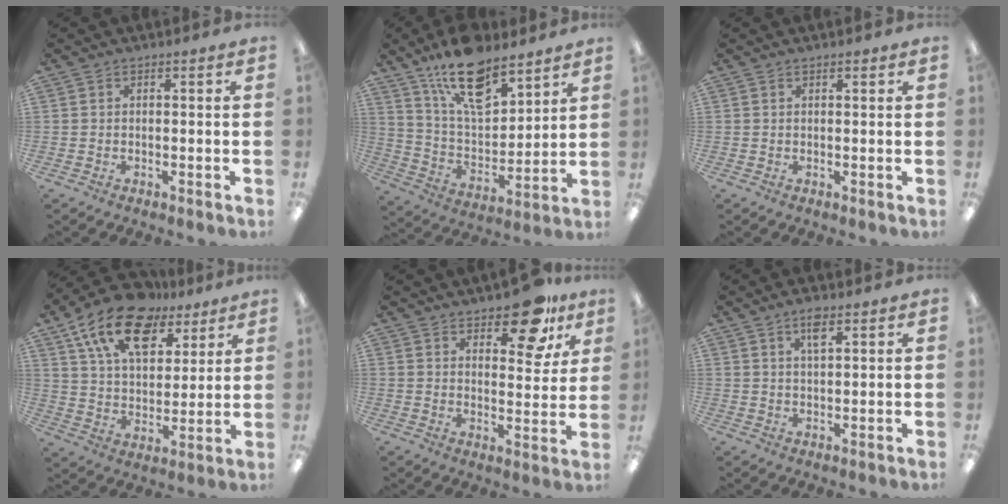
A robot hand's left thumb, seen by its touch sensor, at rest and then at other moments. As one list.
[{"total": 17.6, "force": [12.6, 7.6, 9.7], "torque": [-0.166, -0.068, 0.221]}, {"total": 0.6, "force": [0.5, 0.2, 0.3], "torque": [-0.006, 0.001, 0.009]}, {"total": 17.6, "force": [11.1, 9.6, 9.6], "torque": [-0.168, -0.050, 0.200]}, {"total": 13.6, "force": [9.6, 5.8, 7.6], "torque": [-0.084, -0.060, 0.162]}, {"total": 4.3, "force": [2.7, 1.4, 3.0], "torque": [-0.051, -0.003, 0.044]}]